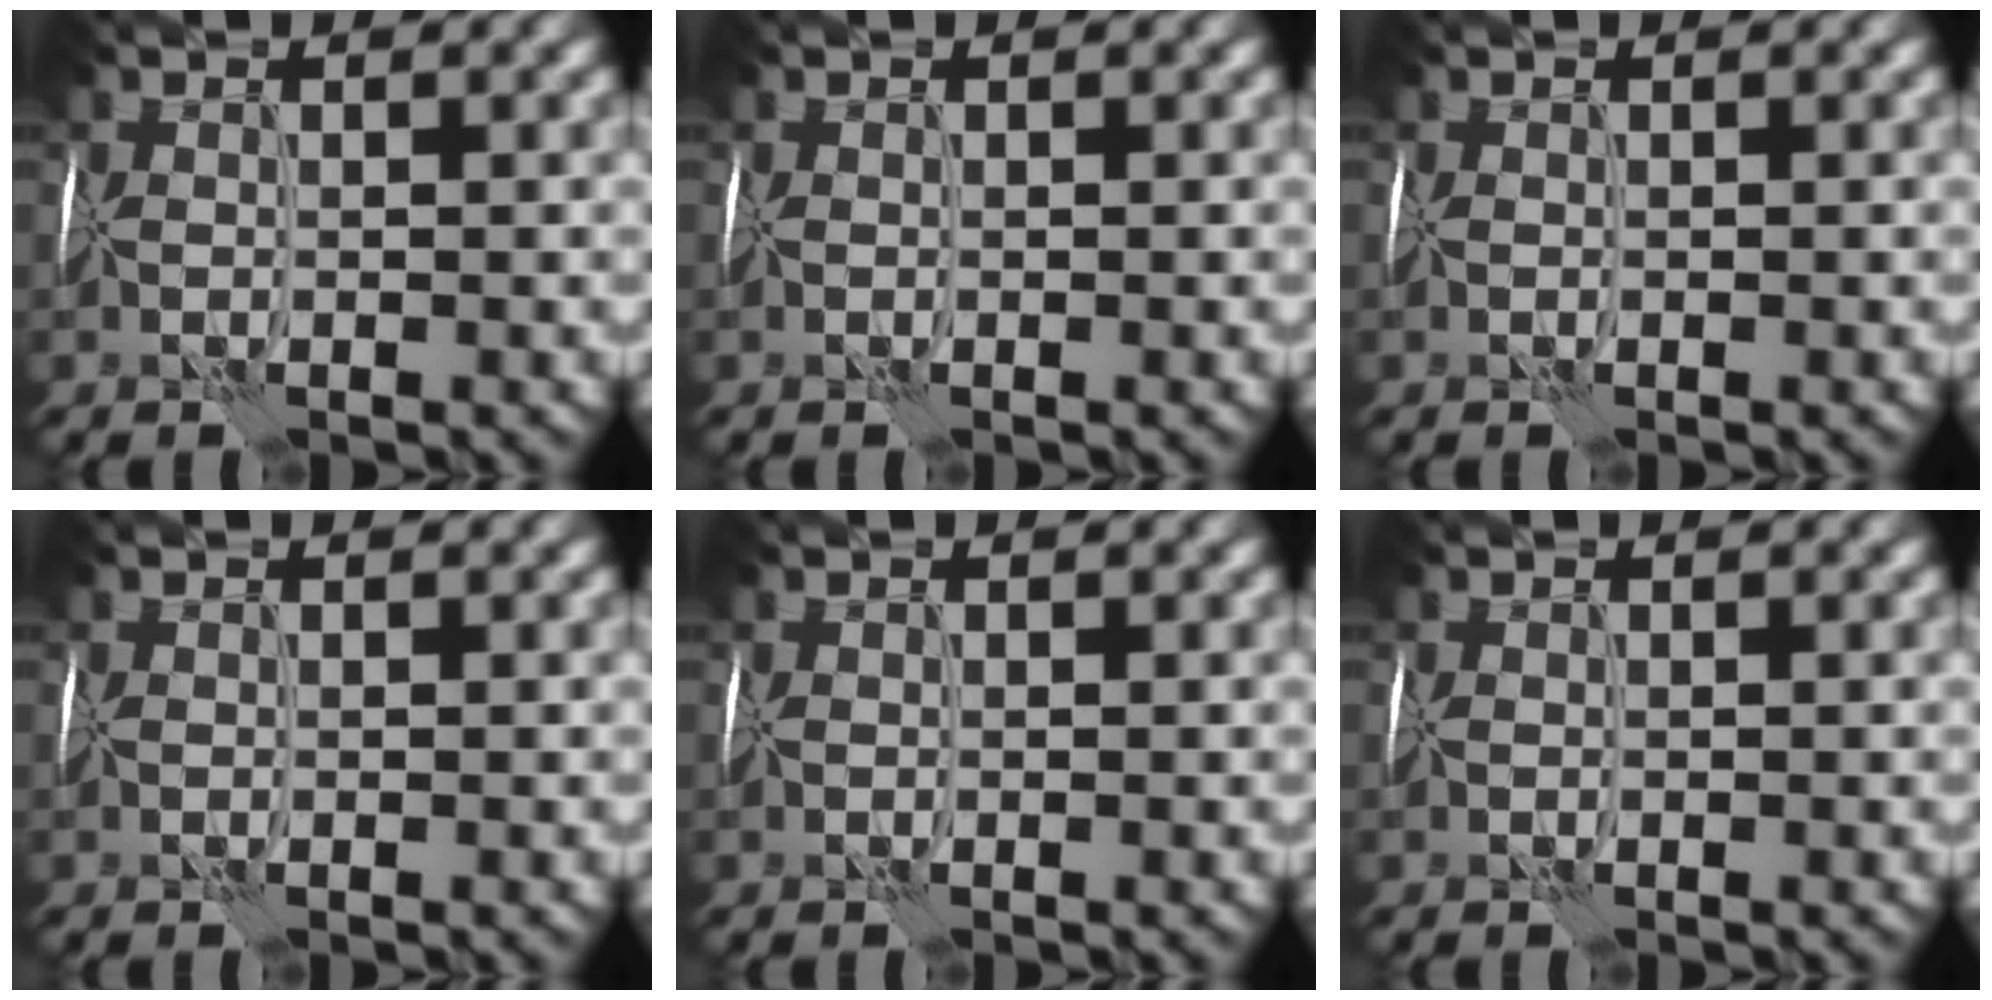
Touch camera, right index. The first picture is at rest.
{"total": 0.0}
{"total": 0.0}
{"total": 0.0}
{"total": 0.0}
{"total": 0.0}